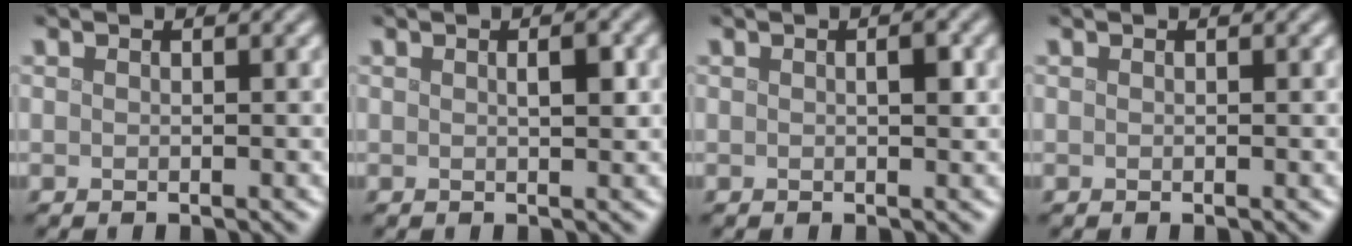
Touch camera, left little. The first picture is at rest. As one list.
[{"total": 1.9, "force": [0.4, 0.4, 1.8], "torque": [-0.025, 0.003, 0.007]}, {"total": 1.5, "force": [0.3, 0.3, 1.5], "torque": [-0.021, 0.002, 0.005]}, {"total": 0.0}]